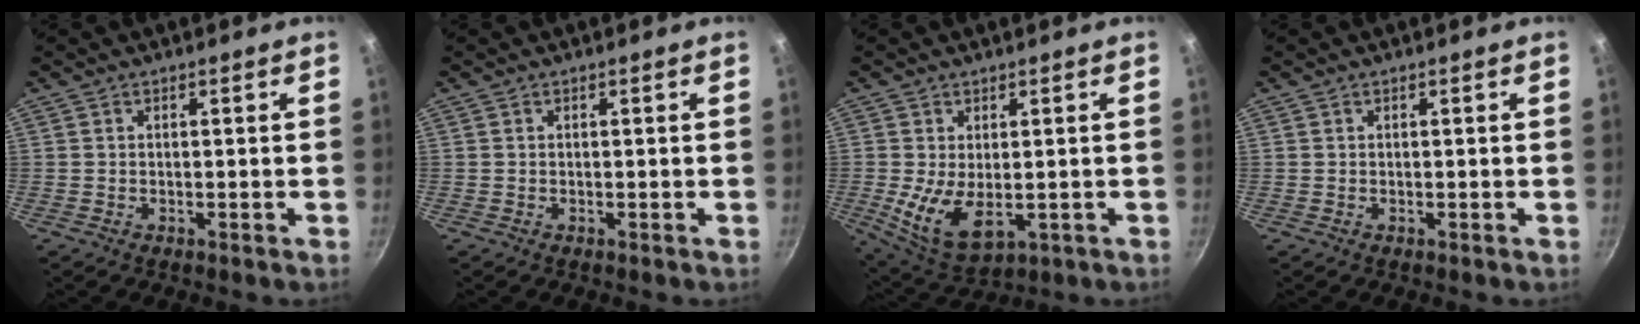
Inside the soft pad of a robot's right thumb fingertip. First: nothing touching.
{"total": 0.0}
{"total": 9.4, "force": [-0.7, 5.2, 7.8], "torque": [-0.138, -0.023, 0.003]}
{"total": 0.0}